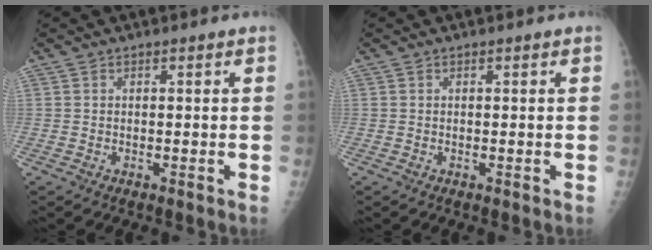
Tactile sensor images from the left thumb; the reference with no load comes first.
{"total": 0.0}